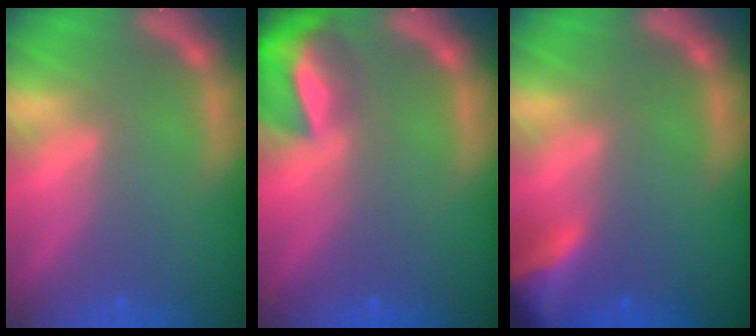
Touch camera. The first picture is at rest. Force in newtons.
{"total": 7.4}
{"total": 5.9}